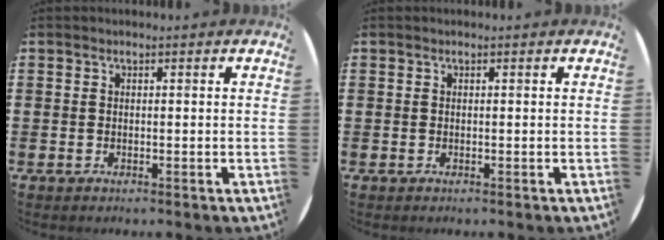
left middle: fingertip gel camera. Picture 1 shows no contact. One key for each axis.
{"total": 0.0}